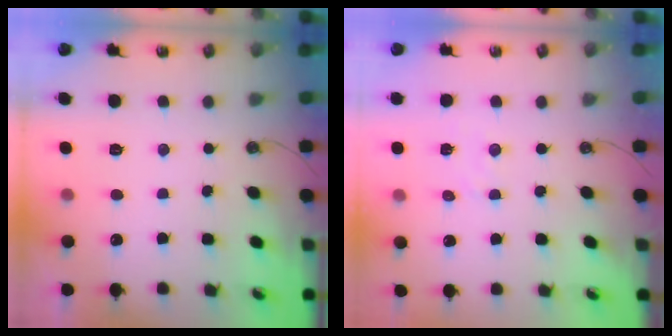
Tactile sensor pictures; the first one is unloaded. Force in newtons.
{"total": 2.9, "press": 2.9, "slide": 0.5}